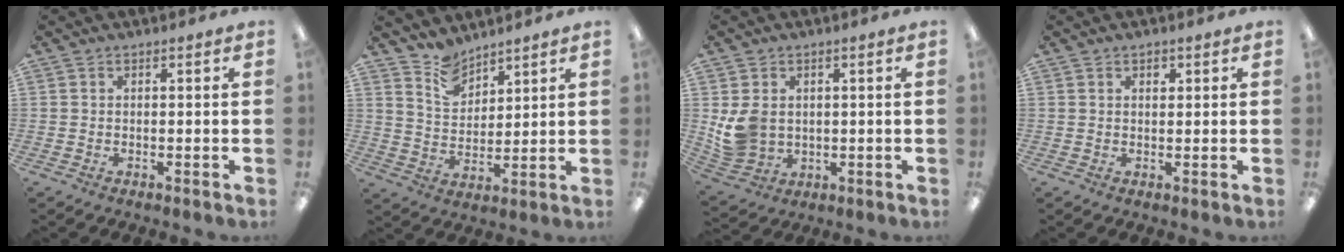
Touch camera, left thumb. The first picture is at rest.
{"total": 7.6, "force": [6.6, 3.7, 1.4], "torque": [-0.037, -0.037, 0.125]}
{"total": 7.3, "force": [1.1, 6.1, 3.8], "torque": [-0.080, 0.005, 0.024]}
{"total": 1.5, "force": [1.0, 0.9, 0.8], "torque": [-0.002, -0.004, 0.014]}